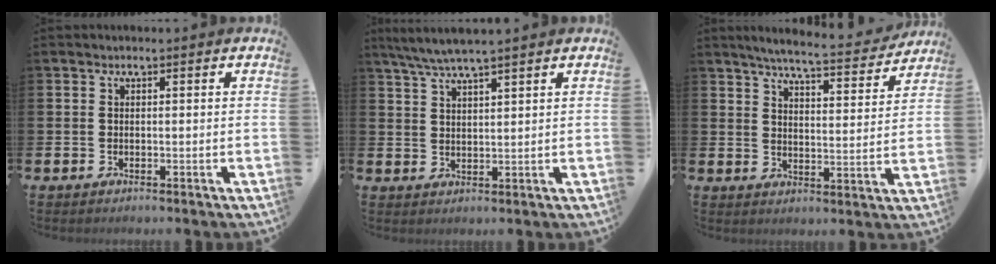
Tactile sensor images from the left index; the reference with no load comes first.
{"total": 4.7, "force": [4.3, -0.1, 2.0], "torque": [-0.057, -0.010, 0.078]}
{"total": 6.3, "force": [5.9, 0.1, 2.2], "torque": [-0.047, -0.041, 0.096]}